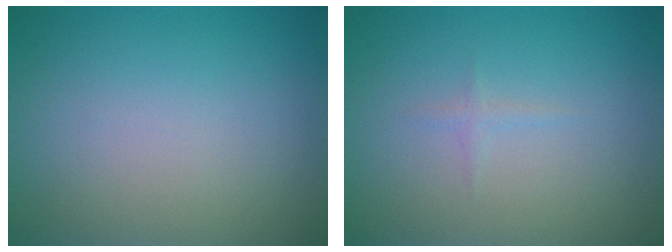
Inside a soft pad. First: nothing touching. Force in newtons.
{"total": 0.6, "press": 0.6, "slide": 0.1}